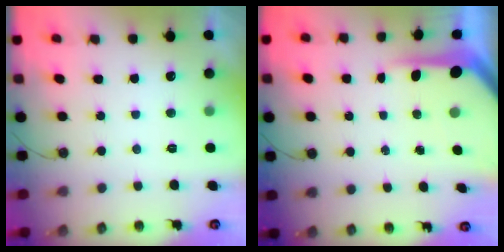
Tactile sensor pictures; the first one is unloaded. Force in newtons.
{"total": 8.3, "press": 8.3, "slide": 0.8}